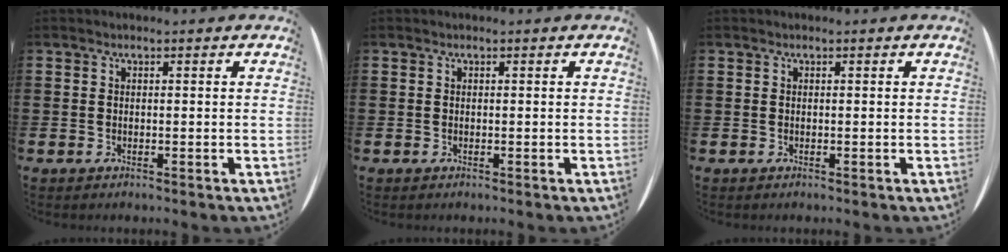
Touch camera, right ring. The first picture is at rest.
{"total": 0.0}
{"total": 0.0}